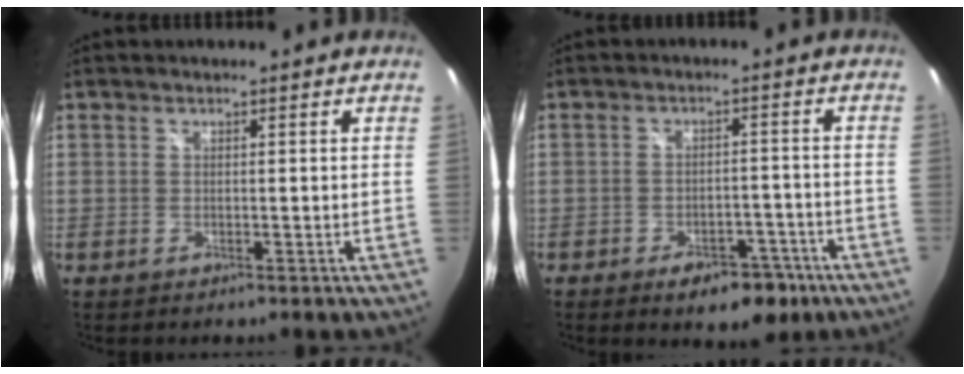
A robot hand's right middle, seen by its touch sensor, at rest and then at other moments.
{"total": 7.6, "force": [-5.1, 3.5, 4.4], "torque": [-0.073, 0.004, -0.061]}